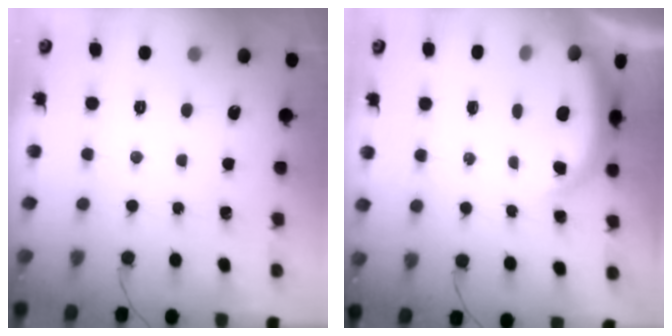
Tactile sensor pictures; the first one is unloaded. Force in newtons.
{"total": 4.8, "press": 4.6, "slide": 1.2}